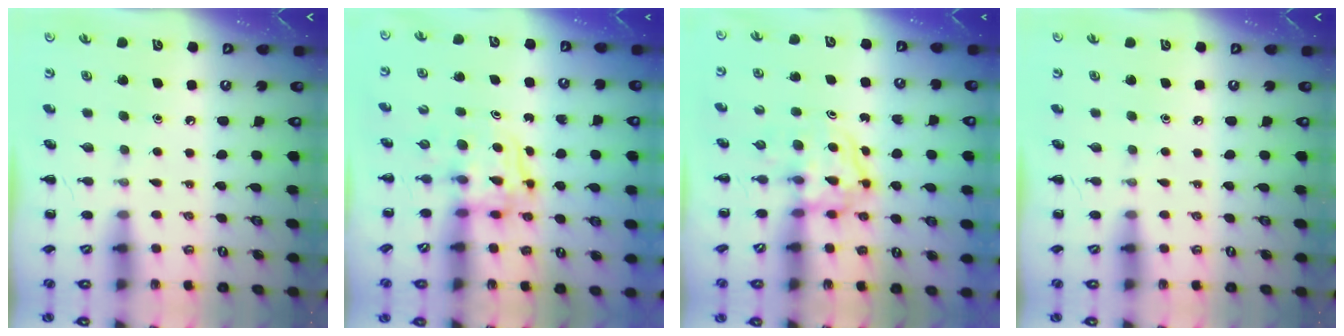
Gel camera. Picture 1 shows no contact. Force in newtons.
{"total": 3.4, "press": 3.4, "slide": 0.3}
{"total": 3.9, "press": 3.9, "slide": 0.4}
{"total": 0.0}